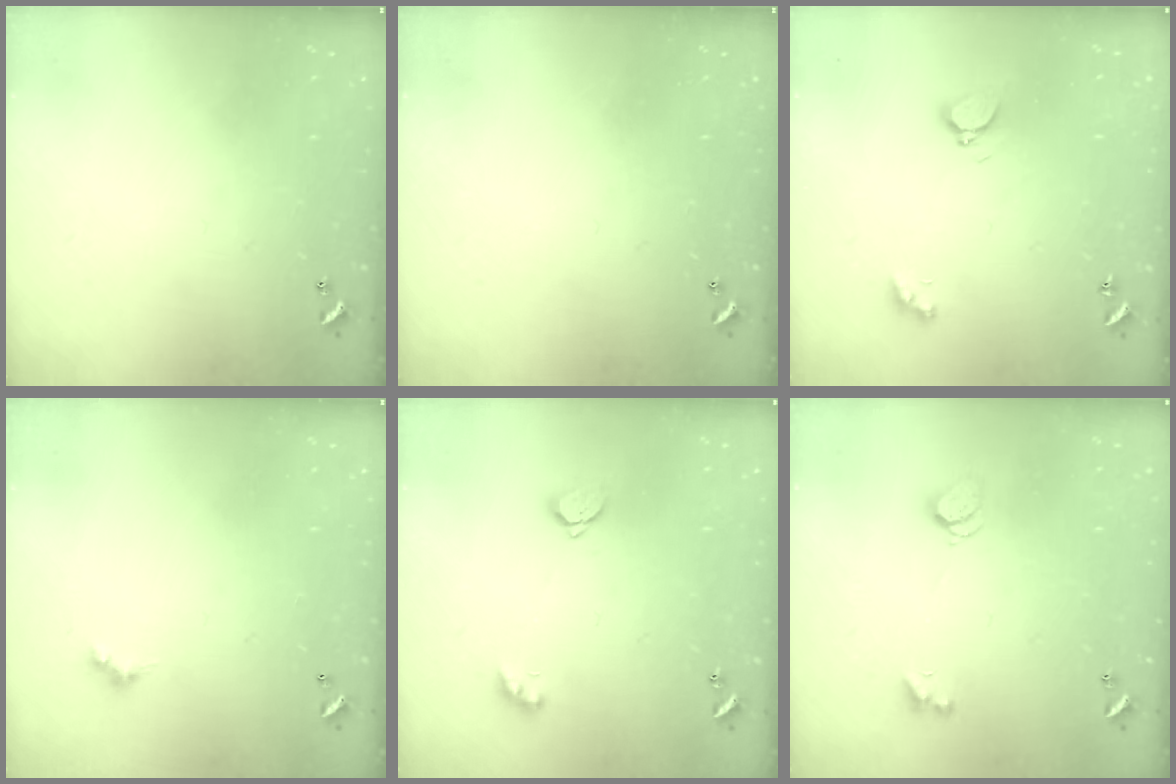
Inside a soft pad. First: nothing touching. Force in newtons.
{"total": 0.0}
{"total": 2.9, "press": 2.8, "slide": 0.7}
{"total": 2.5, "press": 2.5, "slide": 0.5}
{"total": 2.1, "press": 2.0, "slide": 0.5}
{"total": 2.2, "press": 2.1, "slide": 0.5}